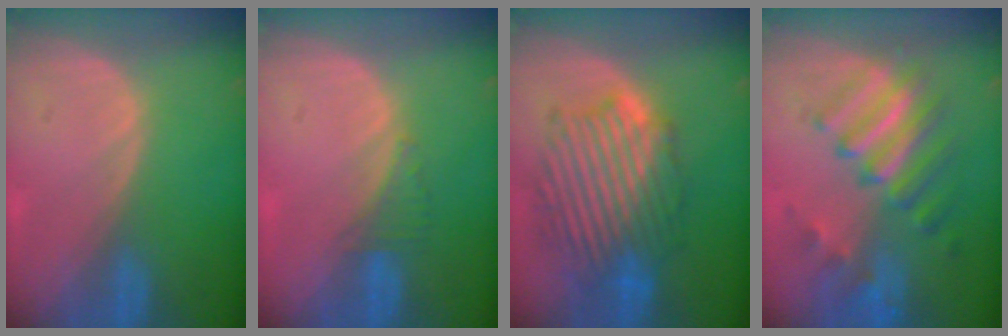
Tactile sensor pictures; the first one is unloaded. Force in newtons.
{"total": 1.9, "press": 1.8, "slide": 0.7}
{"total": 10.4, "press": 10.4, "slide": 0.5}
{"total": 9.6, "press": 8.3, "slide": 4.7}